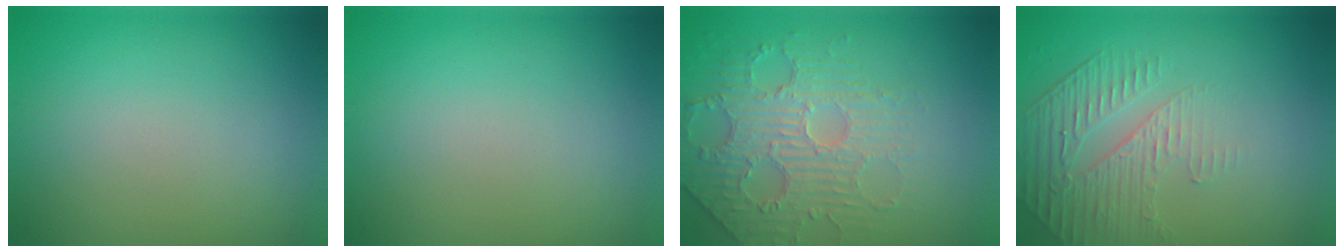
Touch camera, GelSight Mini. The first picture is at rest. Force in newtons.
{"total": 0.0}
{"total": 4.6, "press": 3.6, "slide": 2.9}
{"total": 2.2, "press": 1.7, "slide": 1.4}